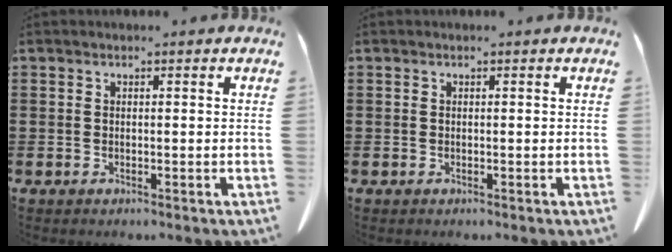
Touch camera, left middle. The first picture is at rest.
{"total": 0.0}